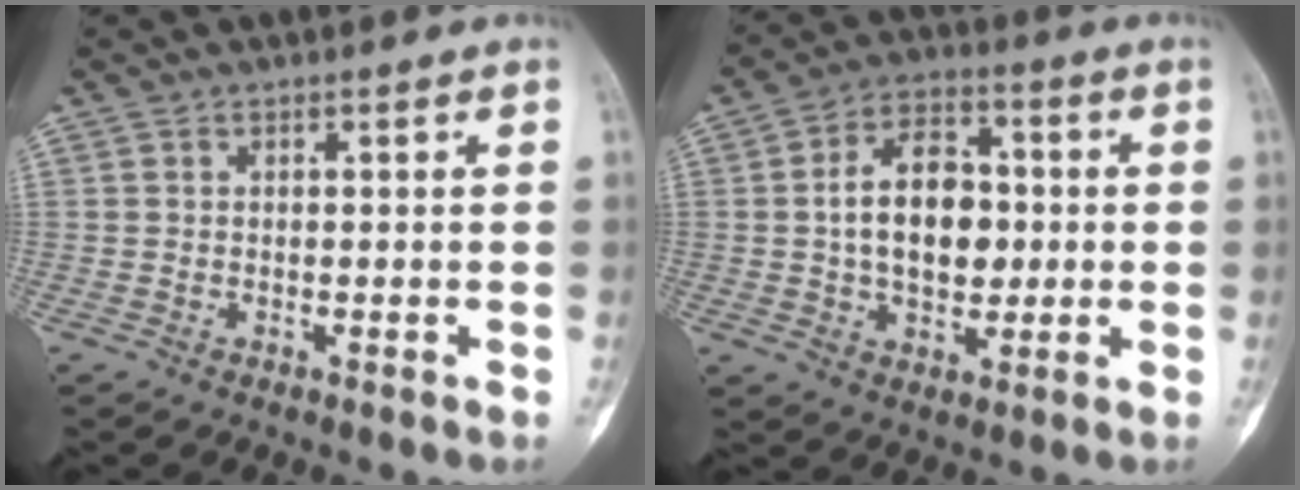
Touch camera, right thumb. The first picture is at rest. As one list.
[{"total": 13.6, "force": [0.2, 8.9, 10.3], "torque": [-0.144, 0.017, 0.003]}]